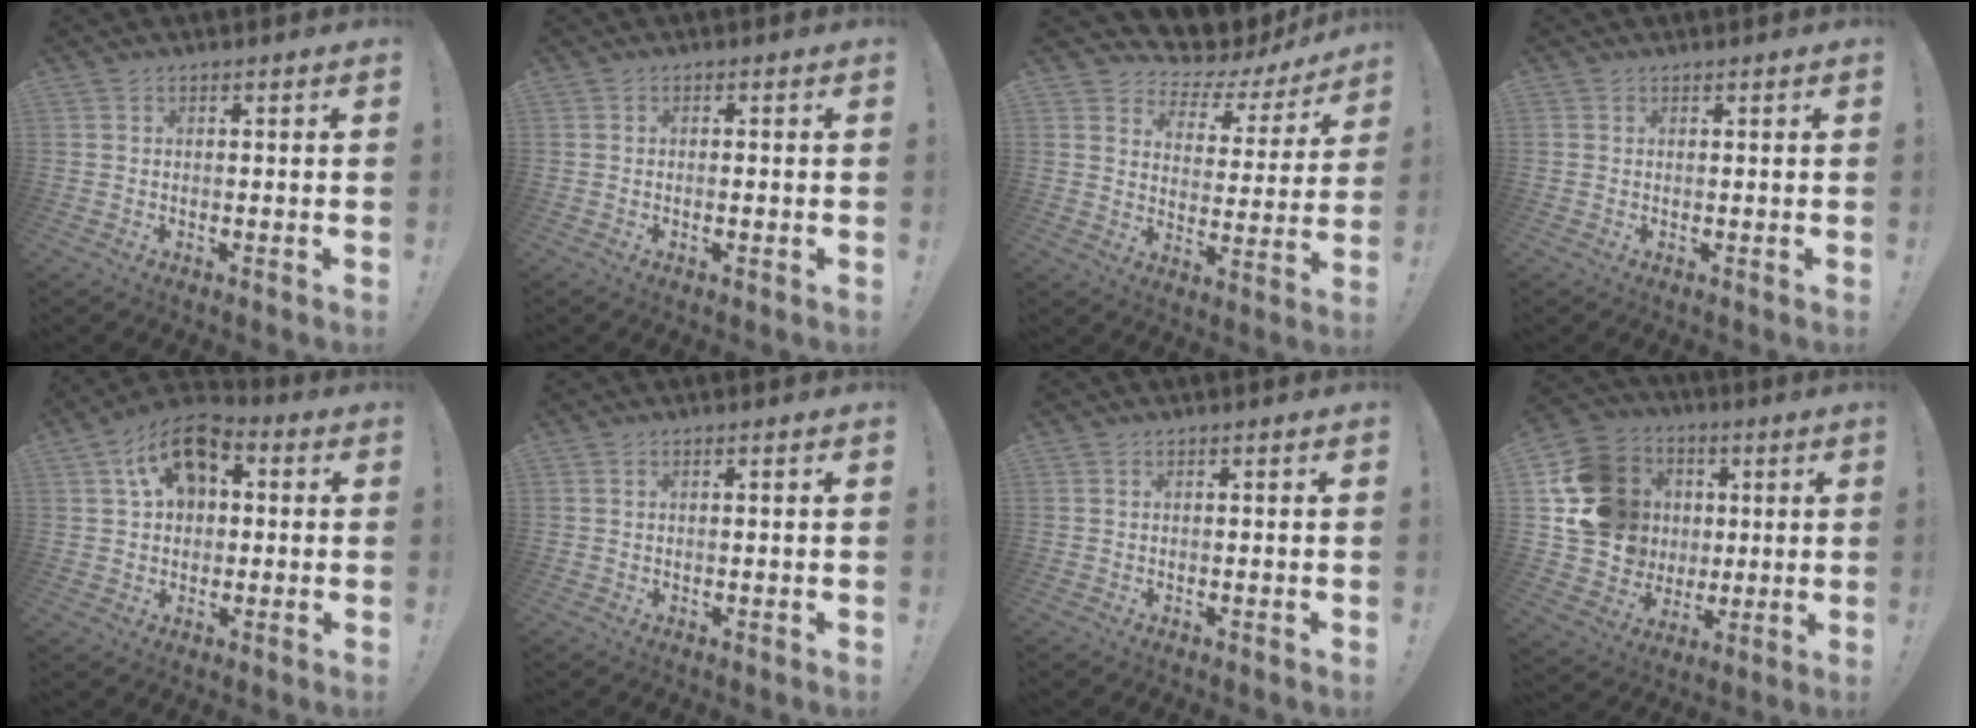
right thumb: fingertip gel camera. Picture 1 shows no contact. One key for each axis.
{"total": 1.2, "fx": -0.7, "fy": 0.1, "fz": 0.9, "tx": -0.011, "ty": -0.001, "tz": -0.013}
{"total": 6.3, "fx": 5.4, "fy": 2.9, "fz": 1.5, "tx": -0.025, "ty": -0.064, "tz": 0.094}
{"total": 0.0}
{"total": 12.1, "fx": 5.0, "fy": 8.4, "fz": 7.2, "tx": -0.114, "ty": -0.012, "tz": 0.096}
{"total": 0.7, "fx": 0.1, "fy": -0.1, "fz": 0.6, "tx": -0.008, "ty": -0.002, "tz": 0.000}
{"total": 0.0}
{"total": 20.4, "fx": 3.4, "fy": 18.1, "fz": 8.7, "tx": -0.143, "ty": 0.000, "tz": 0.102}